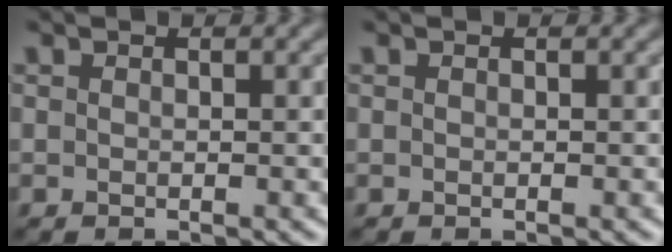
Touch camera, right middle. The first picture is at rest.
{"total": 0.0}